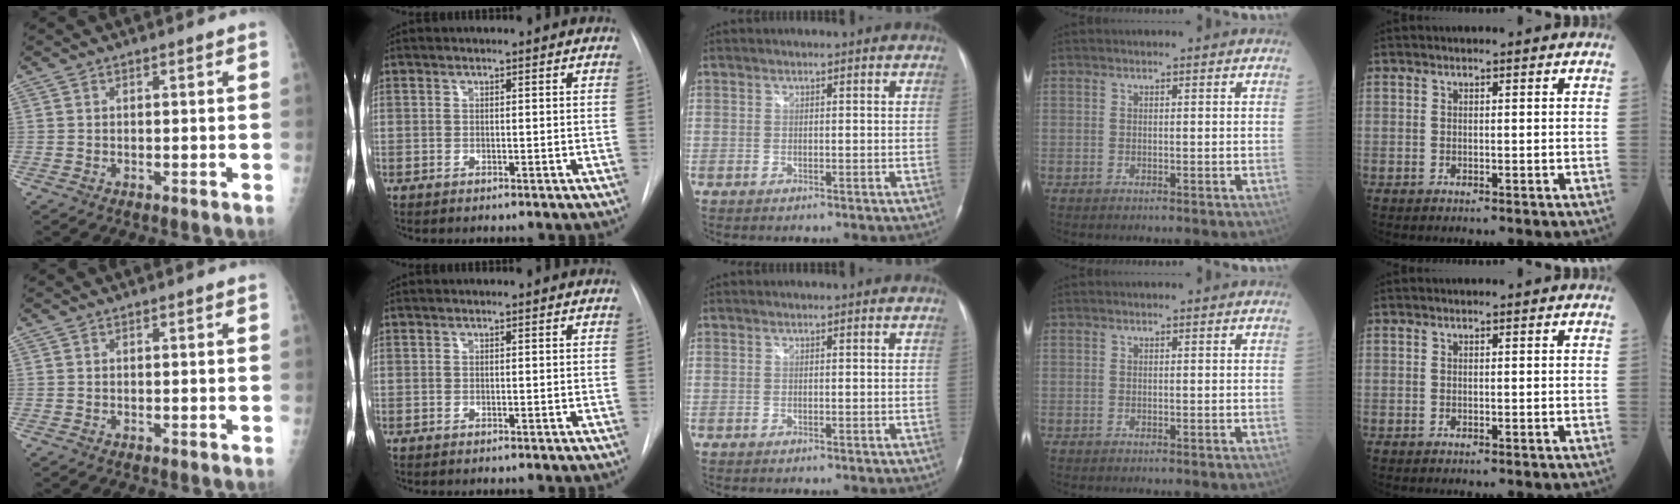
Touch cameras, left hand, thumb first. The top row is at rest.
{}